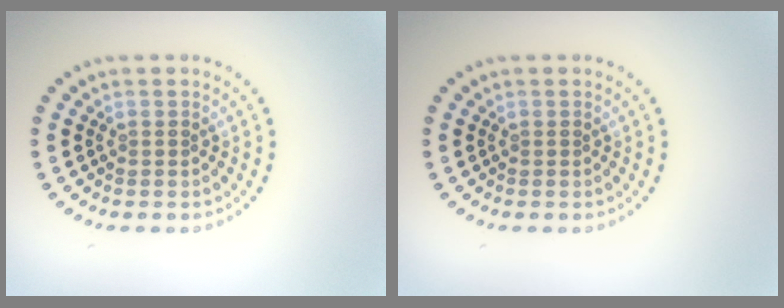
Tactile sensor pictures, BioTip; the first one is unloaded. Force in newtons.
{"total": 0.0}